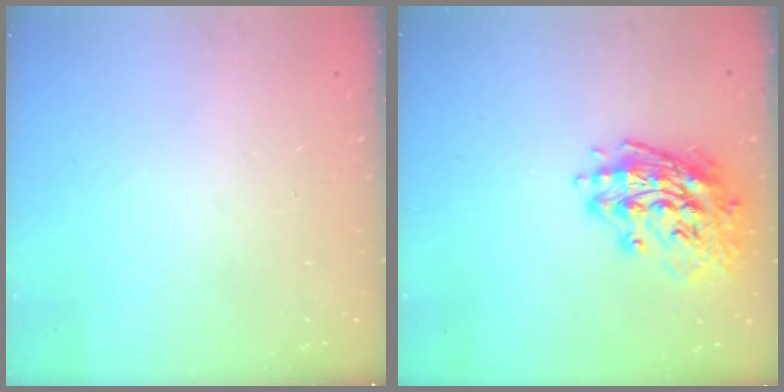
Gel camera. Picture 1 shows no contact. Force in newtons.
{"total": 16.2, "press": 16.0, "slide": 2.6}